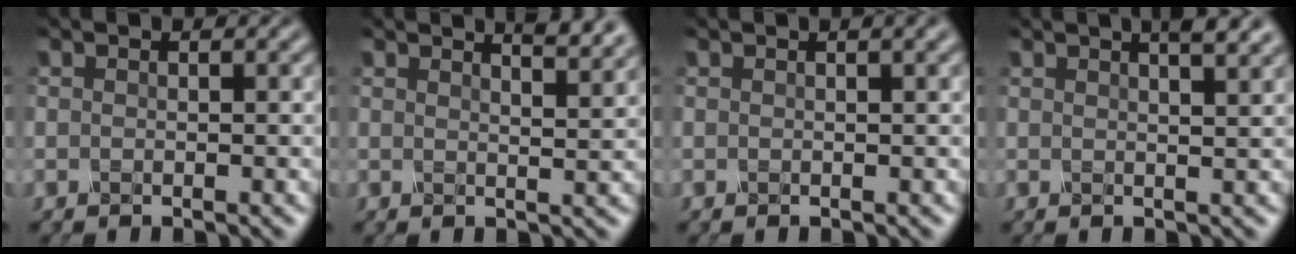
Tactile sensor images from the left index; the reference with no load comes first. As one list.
[{"total": 3.8, "force": [3.1, 0.9, 2.0], "torque": [-0.013, 0.016, 0.020]}, {"total": 1.5, "force": [0.8, 0.4, 1.1], "torque": [-0.012, 0.001, 0.008]}, {"total": 4.1, "force": [2.7, 1.3, 2.8], "torque": [-0.015, 0.020, 0.008]}]